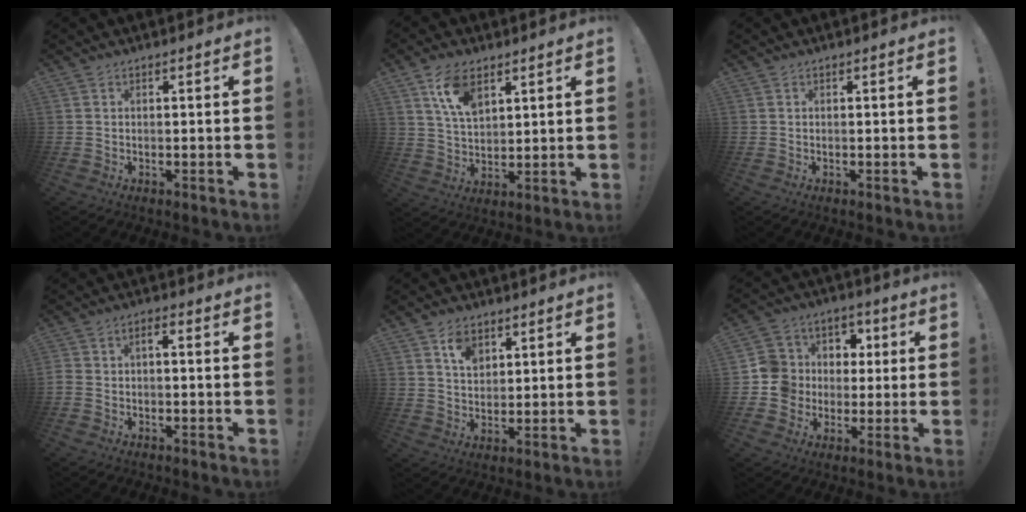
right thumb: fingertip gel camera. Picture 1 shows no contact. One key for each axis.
{"total": 11.0, "fx": 6.3, "fy": 6.1, "fz": 6.6, "tx": -0.118, "ty": -0.014, "tz": 0.119}
{"total": 0.0}
{"total": 2.8, "fx": -1.9, "fy": 1.3, "fz": 1.6, "tx": -0.047, "ty": 0.005, "tz": -0.039}
{"total": 6.9, "fx": 3.8, "fy": 4.6, "fz": 3.4, "tx": -0.048, "ty": -0.012, "tz": 0.067}
{"total": 12.0, "fx": -0.8, "fy": 11.6, "fz": 2.9, "tx": -0.034, "ty": 0.017, "tz": 0.003}